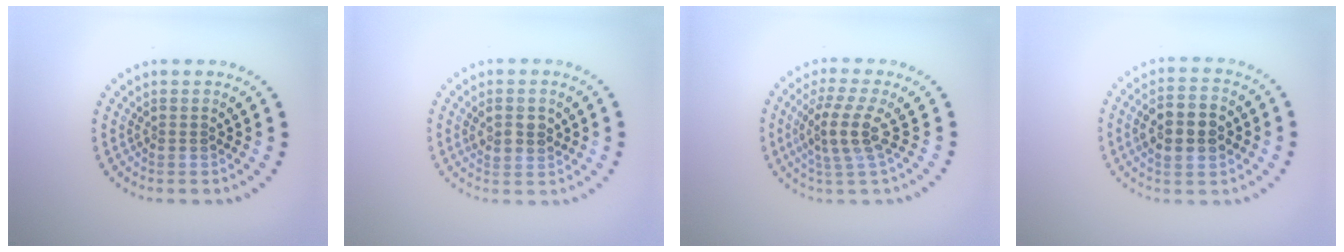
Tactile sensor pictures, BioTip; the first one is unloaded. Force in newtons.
{"total": 2.2, "press": 2.1, "slide": 0.7}
{"total": 3.6, "press": 3.0, "slide": 2.0}
{"total": 4.7, "press": 4.7, "slide": 0.4}